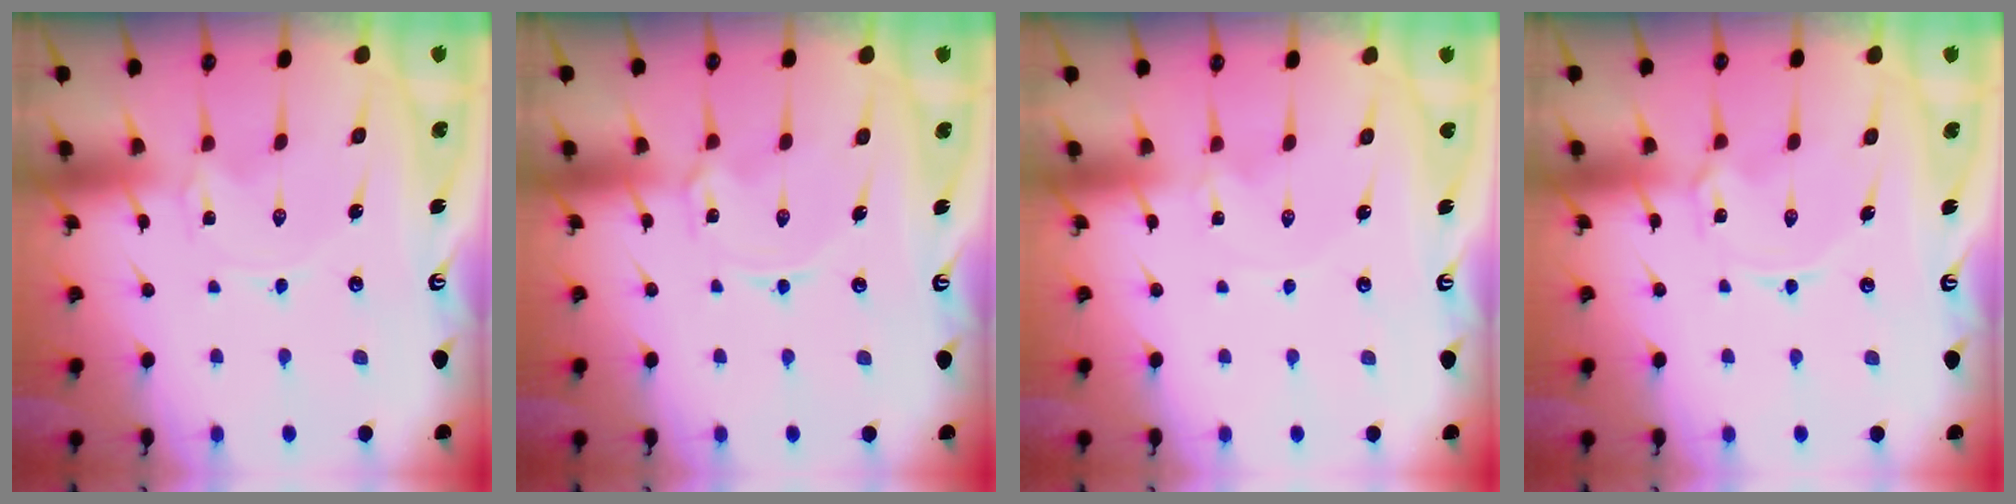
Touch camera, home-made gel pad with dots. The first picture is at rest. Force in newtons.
{"total": 2.4, "press": 2.4, "slide": 0.3}
{"total": 0.6, "press": 0.6, "slide": 0.1}
{"total": 2.4, "press": 2.4, "slide": 0.3}